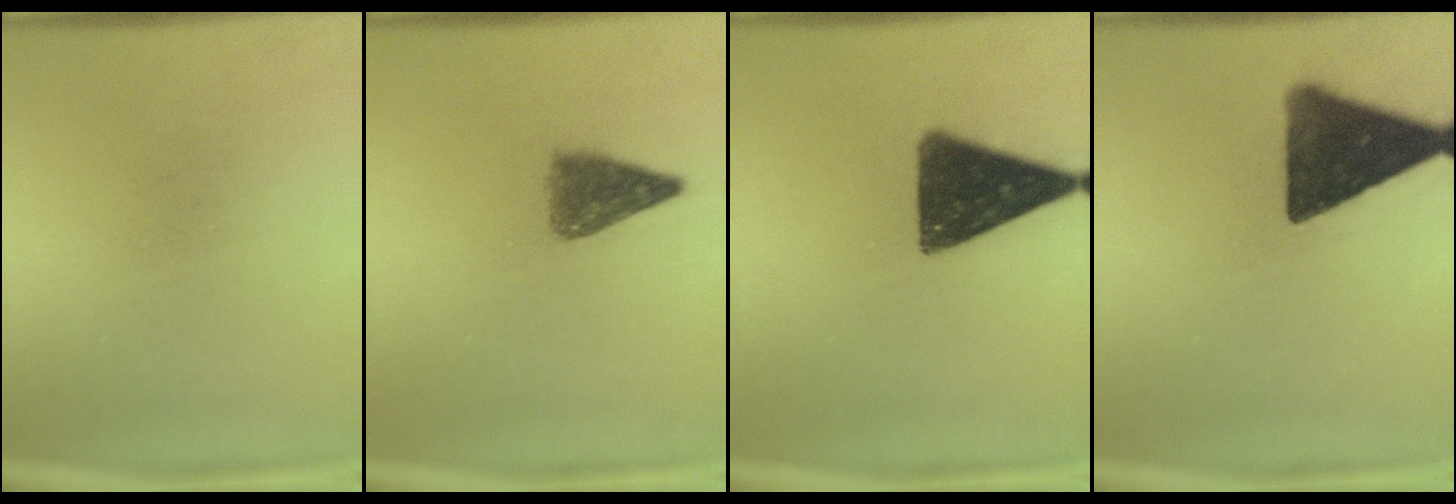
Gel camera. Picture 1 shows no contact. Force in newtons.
{"total": 4.7}
{"total": 13.7}
{"total": 14.6}